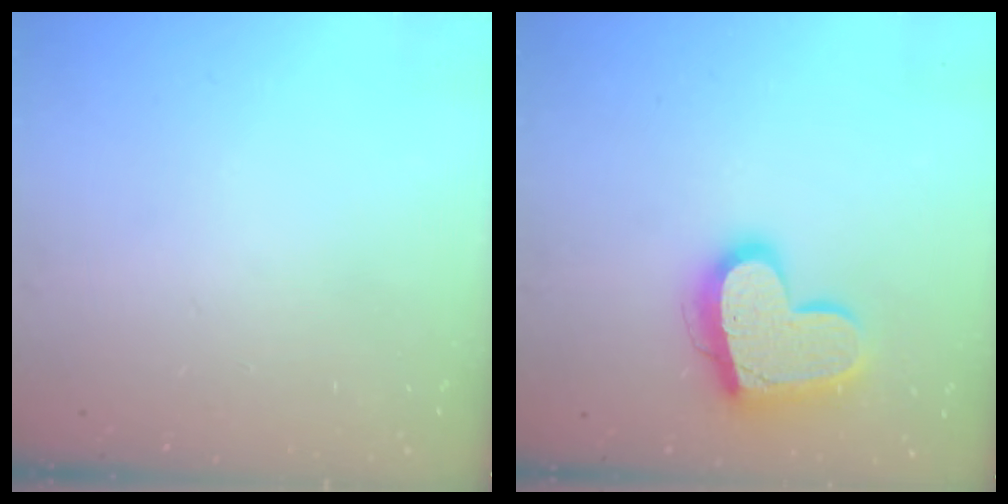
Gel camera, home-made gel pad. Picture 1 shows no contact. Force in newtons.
{"total": 17.0, "press": 16.9, "slide": 1.4}